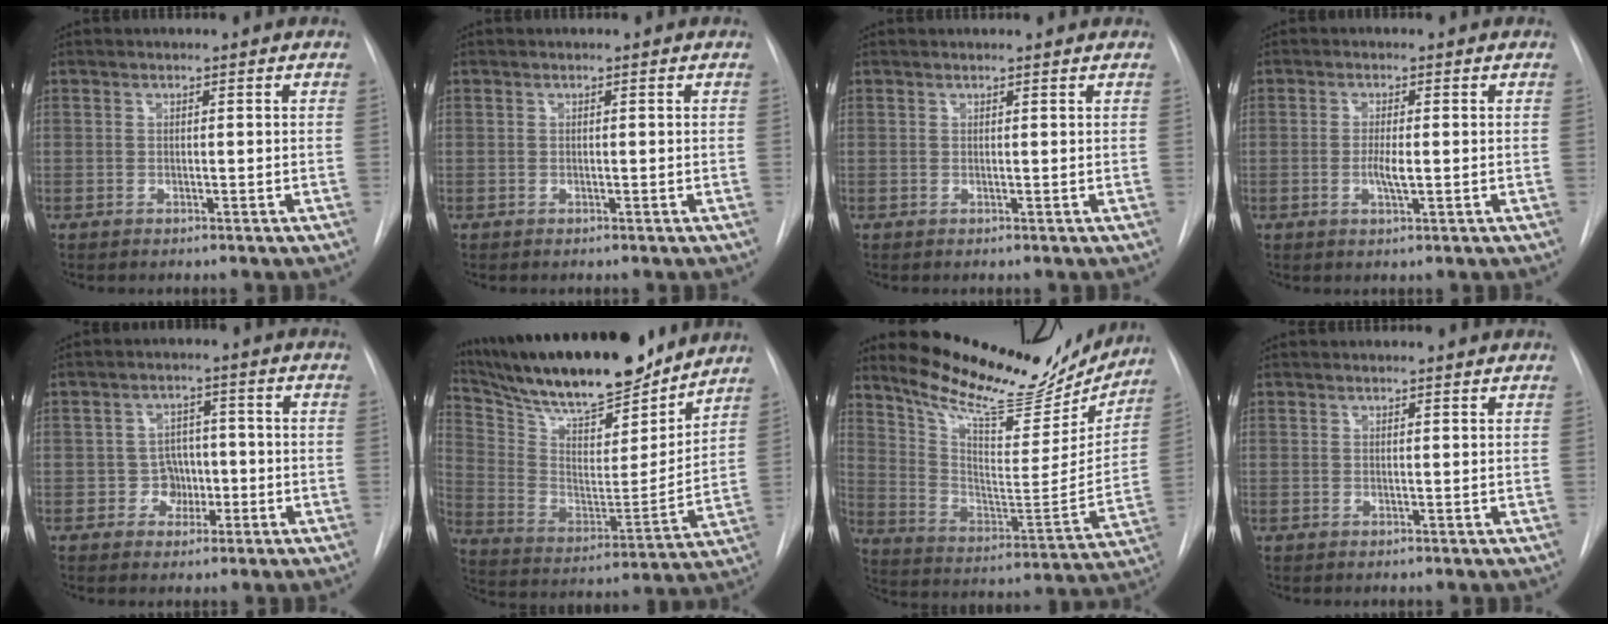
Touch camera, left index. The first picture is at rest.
{"total": 0.0}
{"total": 1.3, "force": [1.3, 0.1, 0.1], "torque": [-0.006, 0.010, 0.014]}
{"total": 2.6, "force": [-1.1, 0.5, 2.2], "torque": [-0.046, -0.009, -0.017]}
{"total": 4.1, "force": [-1.9, 3.5, 1.0], "torque": [-0.005, 0.005, -0.025]}
{"total": 23.9, "force": [20.5, 5.2, 11.0], "torque": [-0.204, -0.012, 0.330]}
{"total": 21.7, "force": [19.4, 5.7, 8.0], "torque": [-0.130, -0.045, 0.284]}
{"total": 1.8, "force": [1.8, 0.2, 0.2], "torque": [-0.007, 0.013, 0.019]}